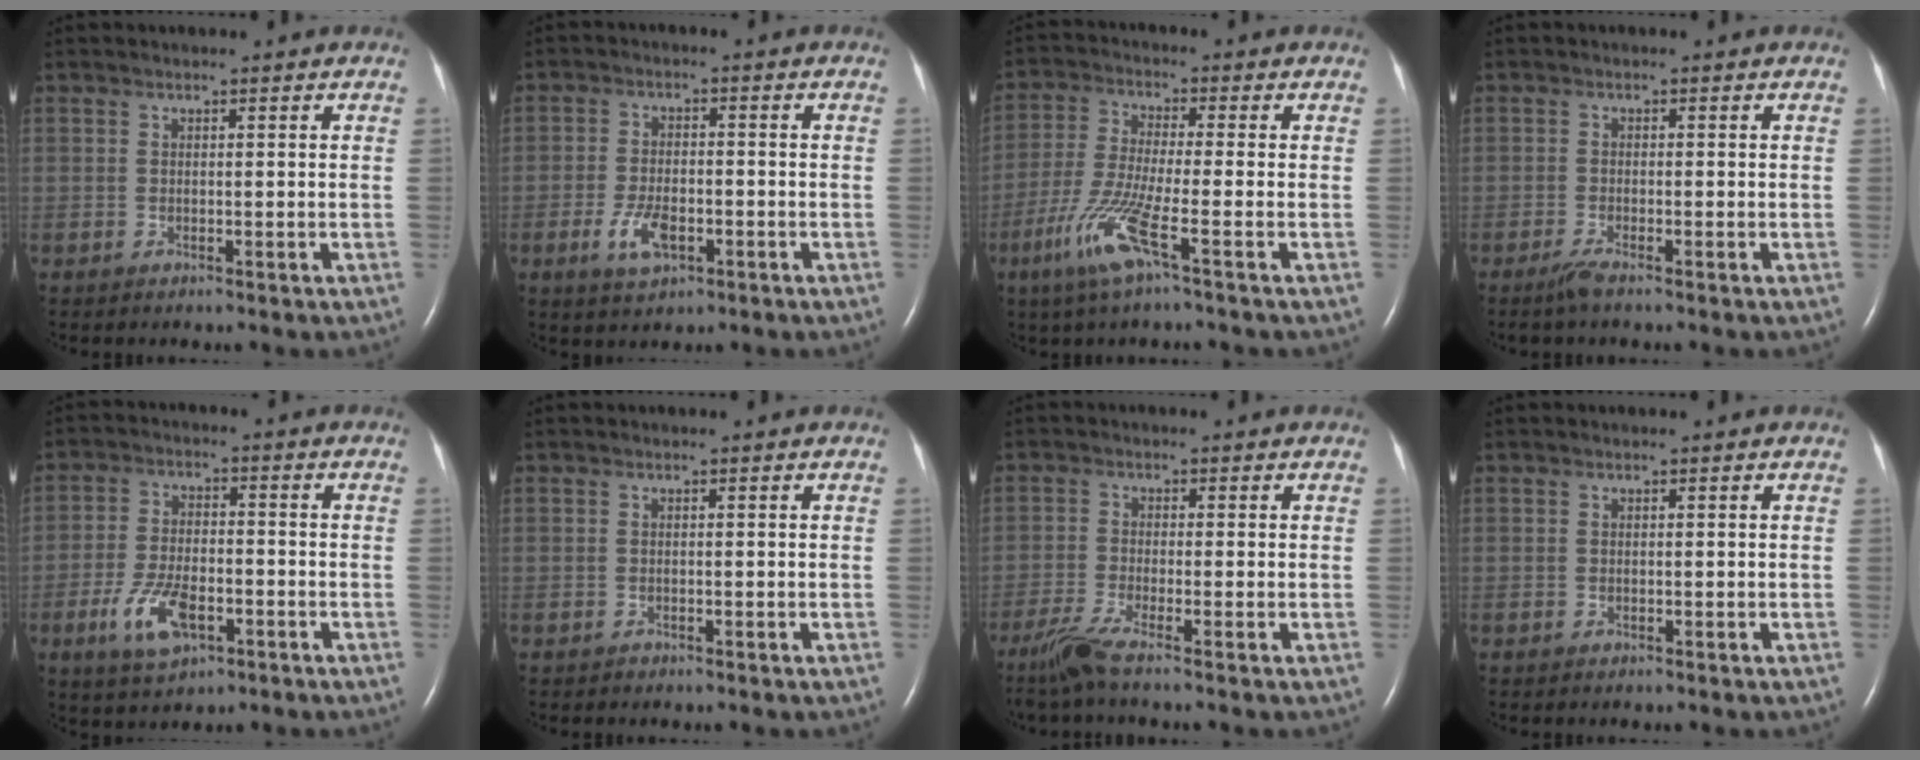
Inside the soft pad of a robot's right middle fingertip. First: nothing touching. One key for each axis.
{"total": 5.3, "fx": -2.3, "fy": 2.4, "fz": 4.1, "tx": -0.087, "ty": -0.003, "tz": -0.037}
{"total": 8.6, "fx": -4.2, "fy": -0.2, "fz": 7.6, "tx": -0.164, "ty": -0.021, "tz": -0.087}
{"total": 1.8, "fx": -1.4, "fy": -0.1, "fz": 1.1, "tx": -0.036, "ty": -0.007, "tz": -0.032}
{"total": 8.1, "fx": -3.6, "fy": 3.6, "fz": 6.4, "tx": -0.137, "ty": -0.005, "tz": -0.062}
{"total": 0.0}
{"total": 4.7, "fx": -3.6, "fy": -0.5, "fz": 3.0, "tx": -0.070, "ty": -0.019, "tz": -0.076}
{"total": 0.0}